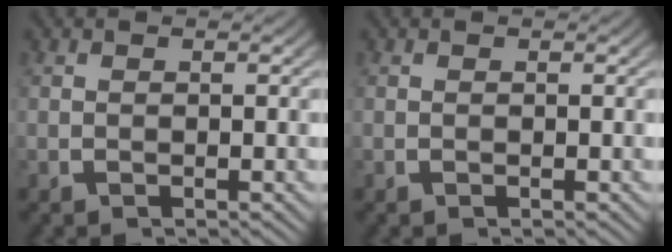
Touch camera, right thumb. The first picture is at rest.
{"total": 0.0}